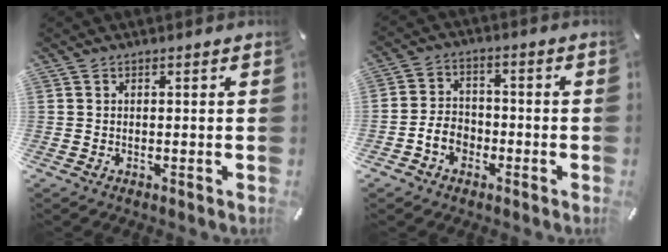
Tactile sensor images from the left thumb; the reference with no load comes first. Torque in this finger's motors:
{"motor_torque": [-0.48, 0.56, 0.22, -0.02, 0.16]}